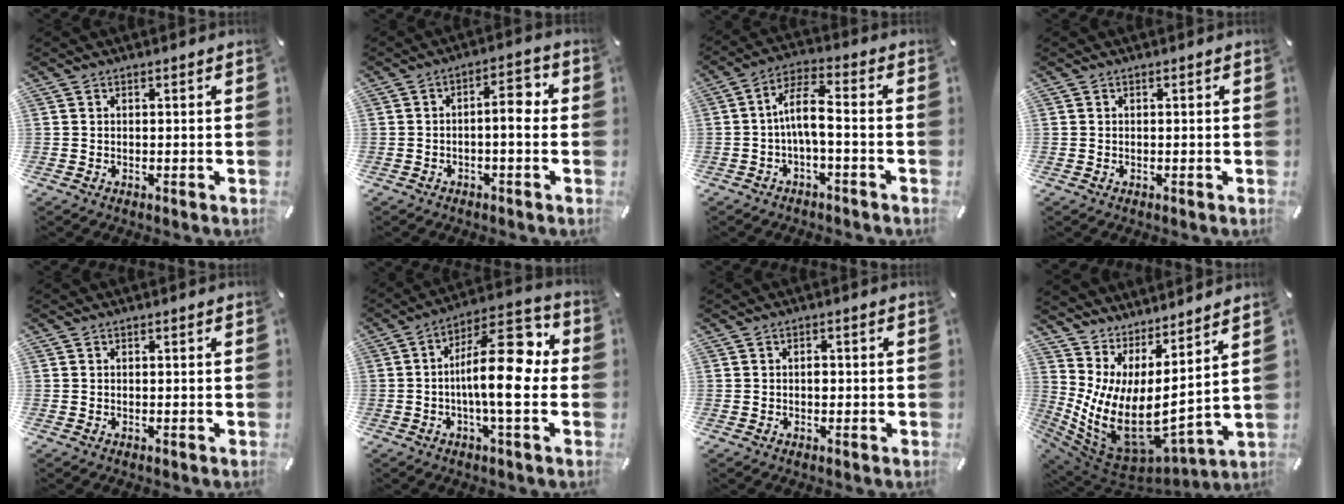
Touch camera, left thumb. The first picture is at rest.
{"total": 6.6, "force": [-0.1, 2.7, 6.0], "torque": [-0.089, 0.010, -0.010]}
{"total": 8.4, "force": [-1.4, 2.9, 7.8], "torque": [-0.147, 0.008, -0.025]}
{"total": 0.0}
{"total": 0.0}
{"total": 17.9, "force": [0.9, 6.5, 16.7], "torque": [-0.263, -0.006, 0.010]}
{"total": 1.4, "force": [-0.2, 0.9, 1.0], "torque": [-0.020, 0.002, -0.005]}
{"total": 11.9, "force": [-0.6, 5.9, 10.4], "torque": [-0.247, -0.054, -0.009]}